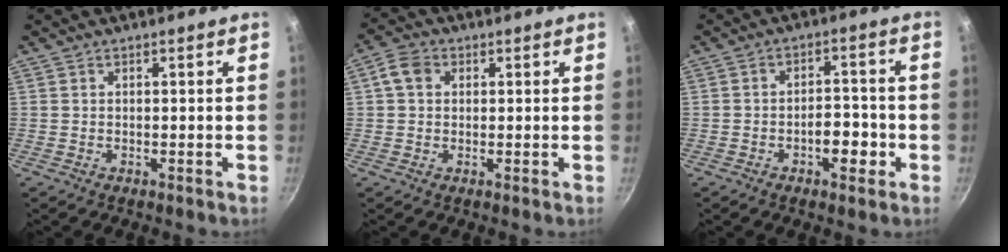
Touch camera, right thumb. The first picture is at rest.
{"total": 4.2, "force": [1.0, 3.3, 2.4], "torque": [-0.035, 0.007, 0.007]}
{"total": 6.0, "force": [-2.4, 3.1, 4.6], "torque": [-0.043, 0.023, -0.036]}